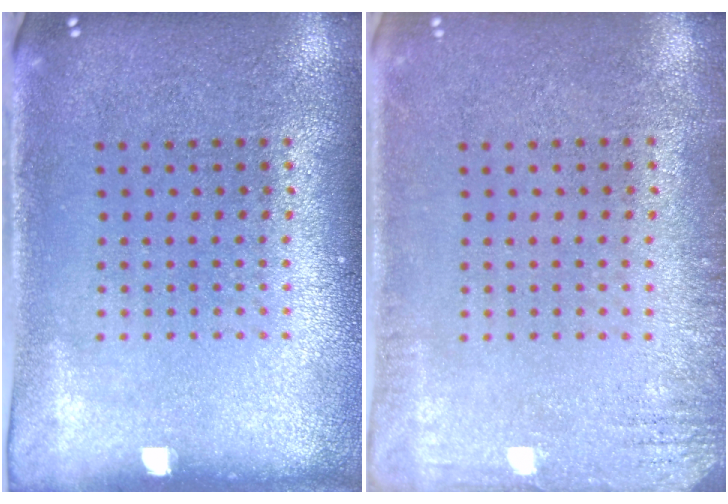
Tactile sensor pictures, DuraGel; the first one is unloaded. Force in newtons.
{"total": 1.7, "press": 1.7, "slide": 0.2}